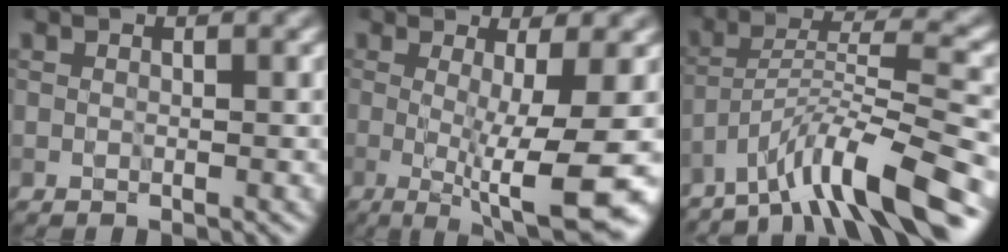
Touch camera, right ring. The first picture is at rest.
{"total": 9.9, "force": [-1.7, 2.0, 9.5], "torque": [-0.120, -0.015, -0.026]}
{"total": 8.8, "force": [-6.5, 1.0, 5.8], "torque": [-0.087, 0.013, -0.121]}